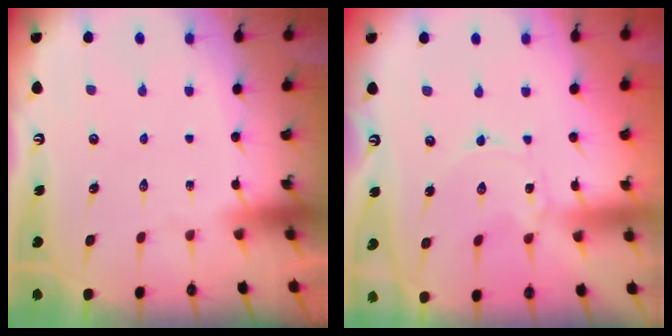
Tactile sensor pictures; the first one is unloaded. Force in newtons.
{"total": 0.0}